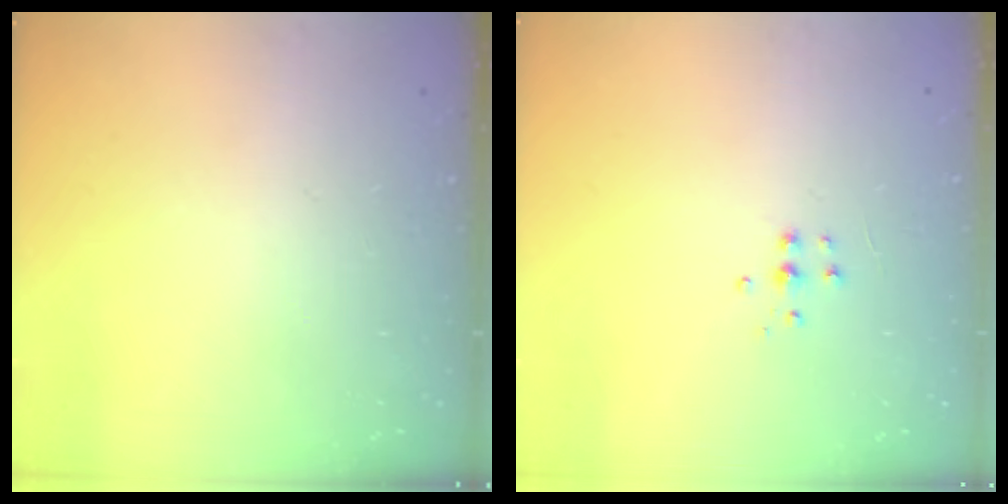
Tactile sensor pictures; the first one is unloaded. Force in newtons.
{"total": 4.0, "press": 4.0, "slide": 0.4}